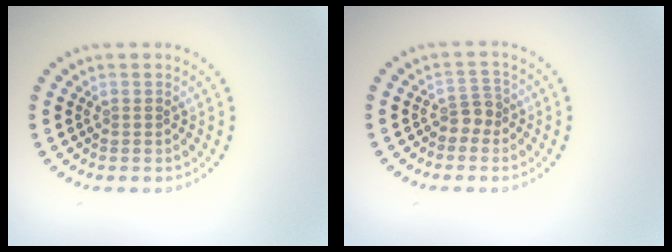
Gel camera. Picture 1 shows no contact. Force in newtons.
{"total": 1.7, "press": 1.4, "slide": 1.0}